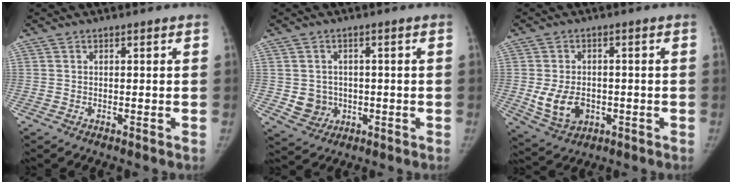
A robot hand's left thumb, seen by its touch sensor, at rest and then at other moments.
{"total": 5.3, "force": [-0.6, 4.9, 1.8], "torque": [-0.005, 0.006, 0.001]}
{"total": 8.4, "force": [-1.6, 6.0, 5.6], "torque": [-0.090, 0.002, -0.014]}